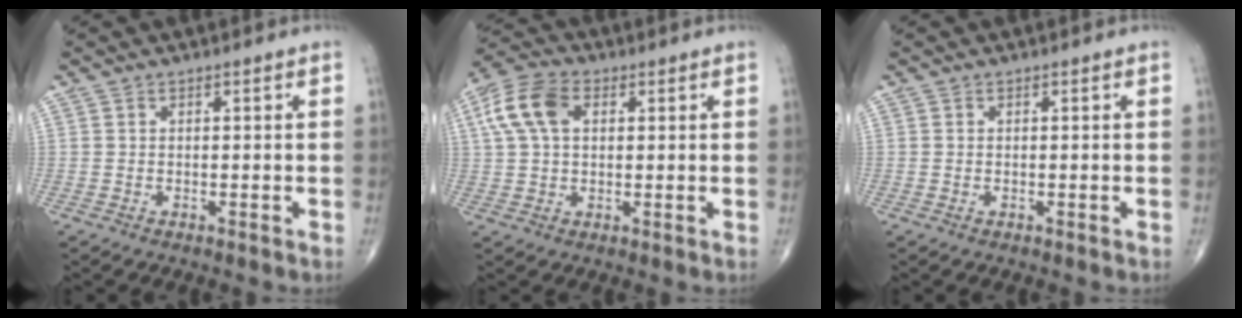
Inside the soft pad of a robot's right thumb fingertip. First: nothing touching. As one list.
[{"total": 9.8, "force": [2.7, 6.2, 7.1], "torque": [-0.144, 0.021, 0.044]}, {"total": 0.0}]